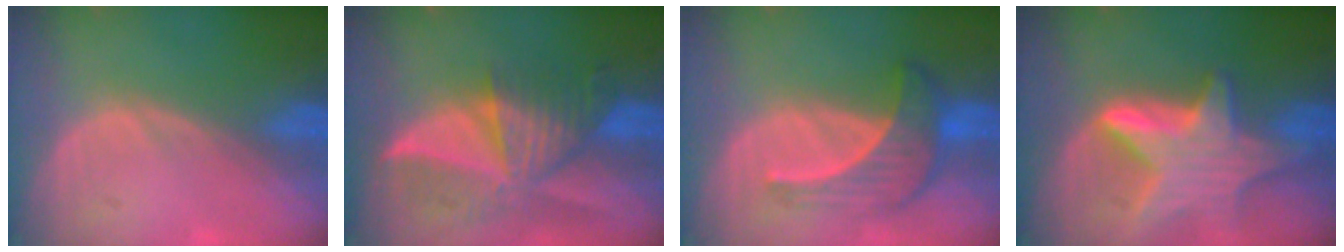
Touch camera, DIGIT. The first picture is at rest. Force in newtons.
{"total": 9.5, "press": 8.5, "slide": 4.3}
{"total": 7.2, "press": 6.7, "slide": 2.8}
{"total": 8.6, "press": 8.6, "slide": 0.5}